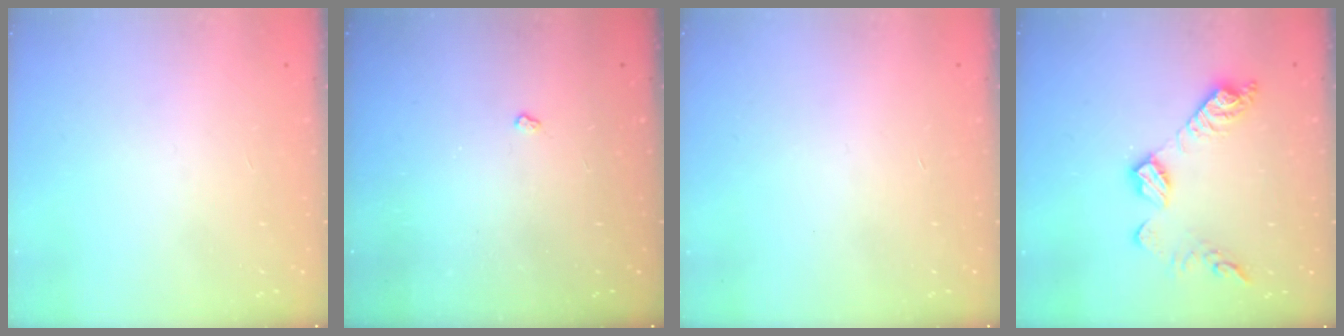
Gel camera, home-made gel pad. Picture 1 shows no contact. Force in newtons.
{"total": 2.5, "press": 2.4, "slide": 0.5}
{"total": 0.0}
{"total": 11.7, "press": 11.7, "slide": 0.4}